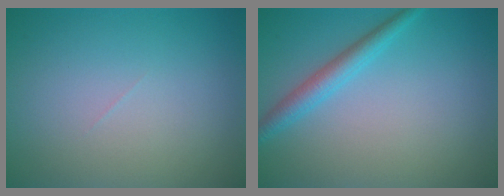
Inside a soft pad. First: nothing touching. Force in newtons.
{"total": 2.5, "press": 2.5, "slide": 0.0}